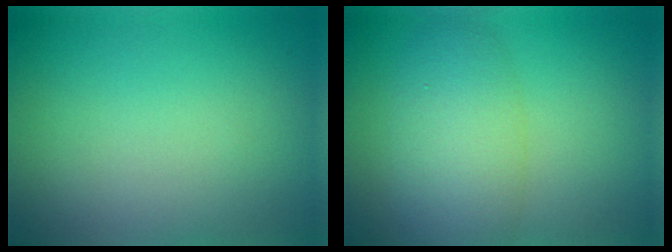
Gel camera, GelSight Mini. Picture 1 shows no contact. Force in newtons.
{"total": 5.5, "press": 5.5, "slide": 0.4}